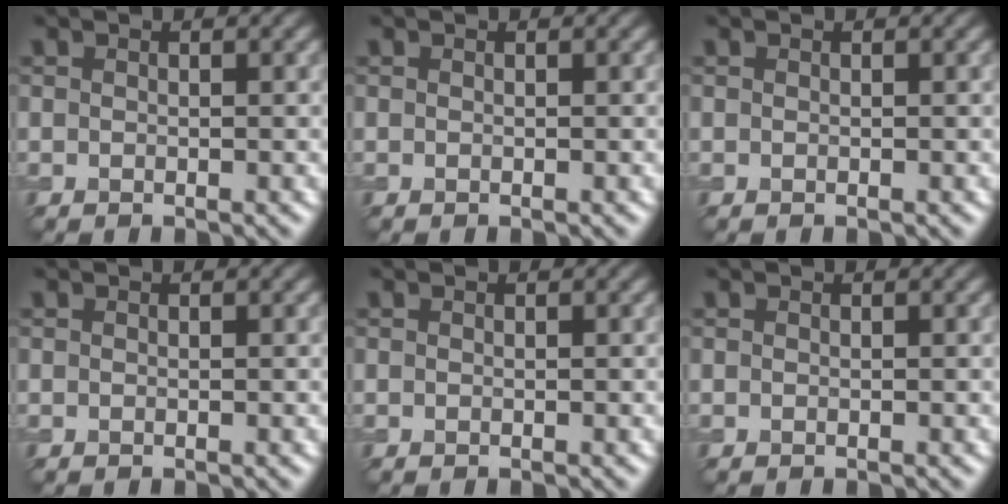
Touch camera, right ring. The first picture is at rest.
{"total": 0.0}
{"total": 0.0}
{"total": 0.0}
{"total": 0.0}
{"total": 0.0}